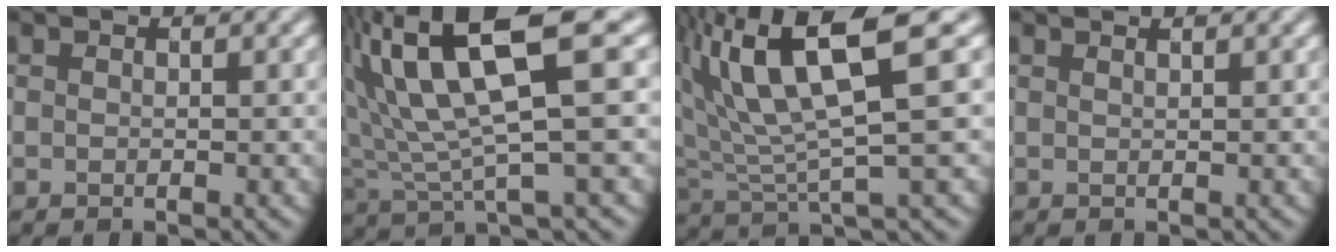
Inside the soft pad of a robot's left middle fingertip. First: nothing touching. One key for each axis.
{"total": 11.7, "fx": 4.4, "fy": 3.0, "fz": 10.4, "tx": -0.209, "ty": 0.018, "tz": 0.088}
{"total": 10.1, "fx": 3.8, "fy": 2.6, "fz": 9.1, "tx": -0.179, "ty": 0.014, "tz": 0.079}
{"total": 2.0, "fx": 1.4, "fy": 0.9, "fz": 1.2, "tx": 0.004, "ty": 0.015, "tz": -0.009}